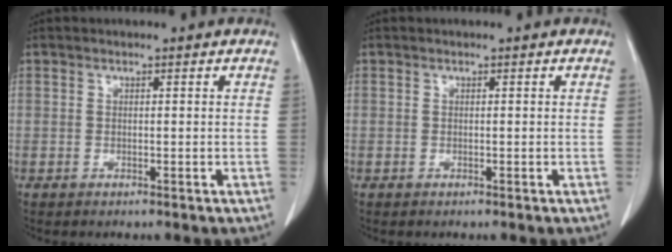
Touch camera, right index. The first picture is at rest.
{"total": 0.0}